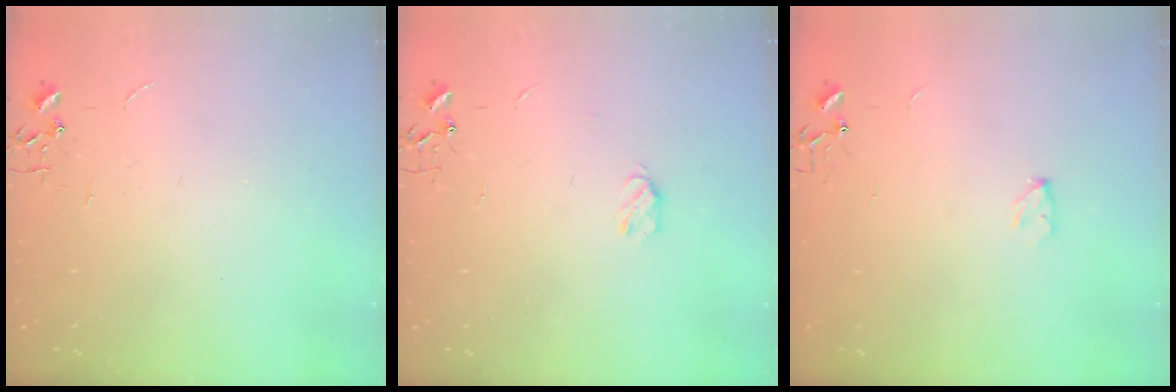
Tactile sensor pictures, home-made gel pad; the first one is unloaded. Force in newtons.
{"total": 4.5, "press": 4.4, "slide": 0.7}
{"total": 3.7, "press": 3.7, "slide": 0.6}